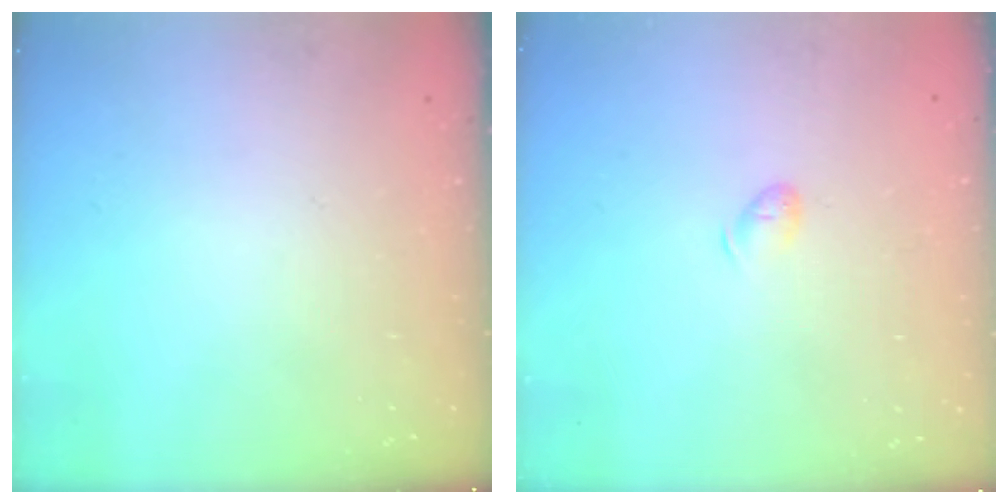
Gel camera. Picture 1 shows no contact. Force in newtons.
{"total": 4.7, "press": 4.6, "slide": 0.8}